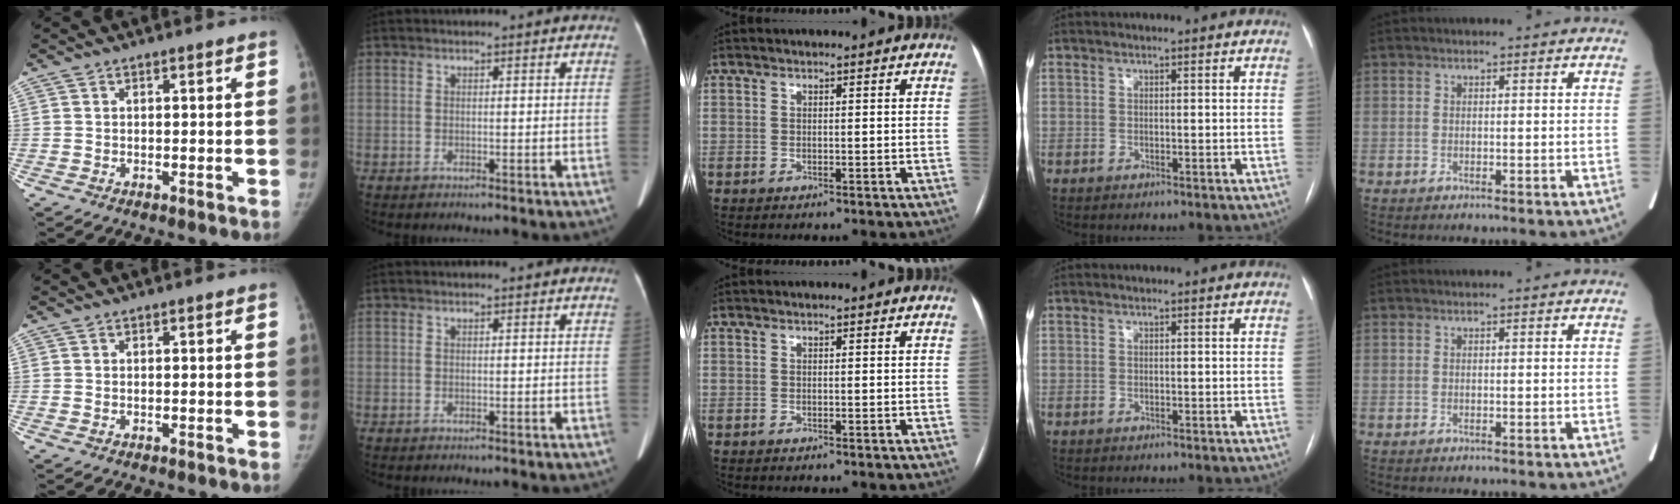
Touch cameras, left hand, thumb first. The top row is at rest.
{}